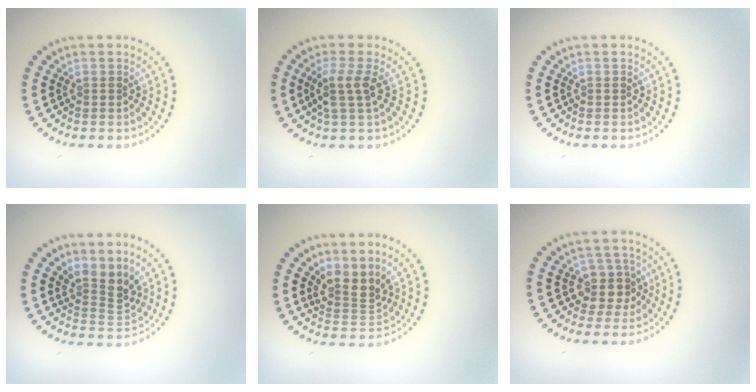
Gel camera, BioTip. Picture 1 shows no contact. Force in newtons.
{"total": 2.5, "press": 2.0, "slide": 1.6}
{"total": 0.0}
{"total": 2.9, "press": 2.1, "slide": 2.0}
{"total": 2.9, "press": 2.2, "slide": 1.9}
{"total": 2.8, "press": 2.4, "slide": 1.5}